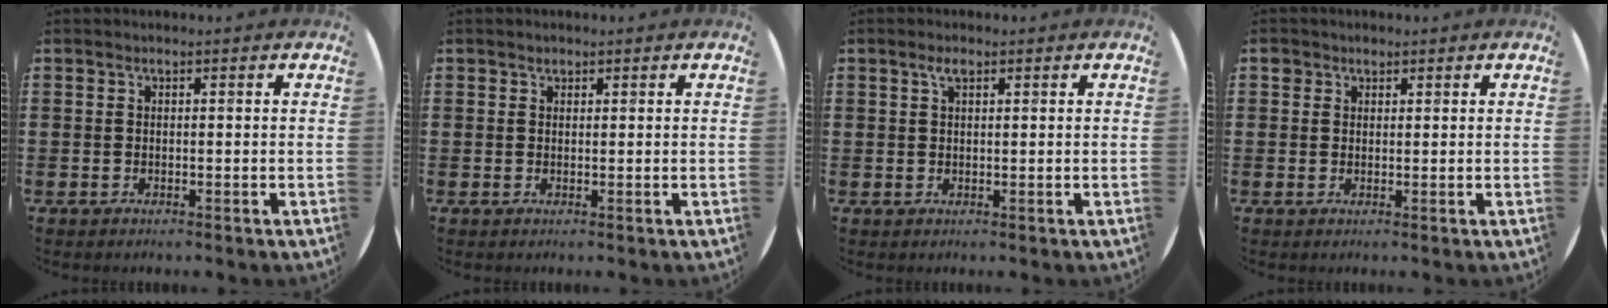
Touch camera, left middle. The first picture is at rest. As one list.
[{"total": 0.6, "force": [0.5, 0.3, 0.0], "torque": [0.007, -0.001, 0.008]}, {"total": 1.5, "force": [0.9, 0.6, 1.1], "torque": [-0.023, 0.005, 0.014]}, {"total": 1.4, "force": [1.1, 0.9, 0.1], "torque": [0.012, -0.003, 0.018]}]